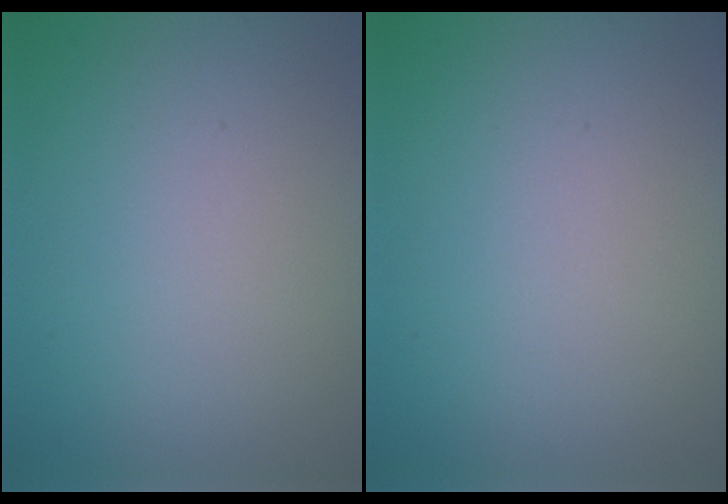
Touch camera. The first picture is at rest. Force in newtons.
{"total": 0.0}